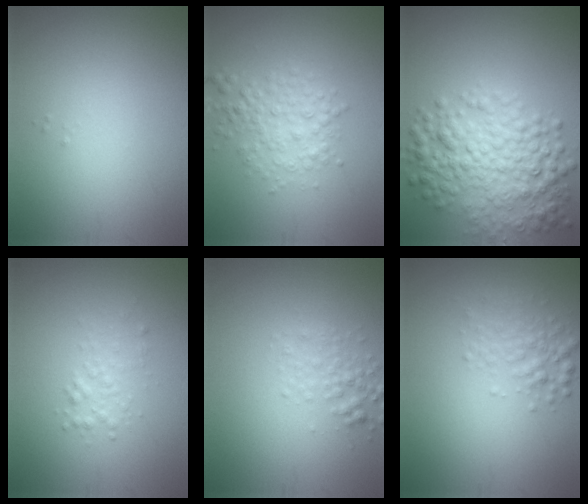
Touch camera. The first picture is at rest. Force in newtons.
{"total": 3.1, "press": 3.1, "slide": 0.0}
{"total": 6.6, "press": 6.6, "slide": 0.1}
{"total": 1.4, "press": 1.4, "slide": 0.1}
{"total": 2.0, "press": 2.0, "slide": 0.1}
{"total": 2.4, "press": 2.4, "slide": 0.1}